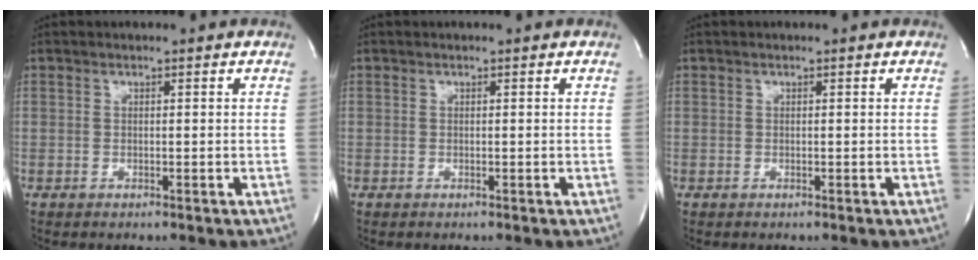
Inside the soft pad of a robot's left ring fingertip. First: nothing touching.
{"total": 0.0}
{"total": 0.0}